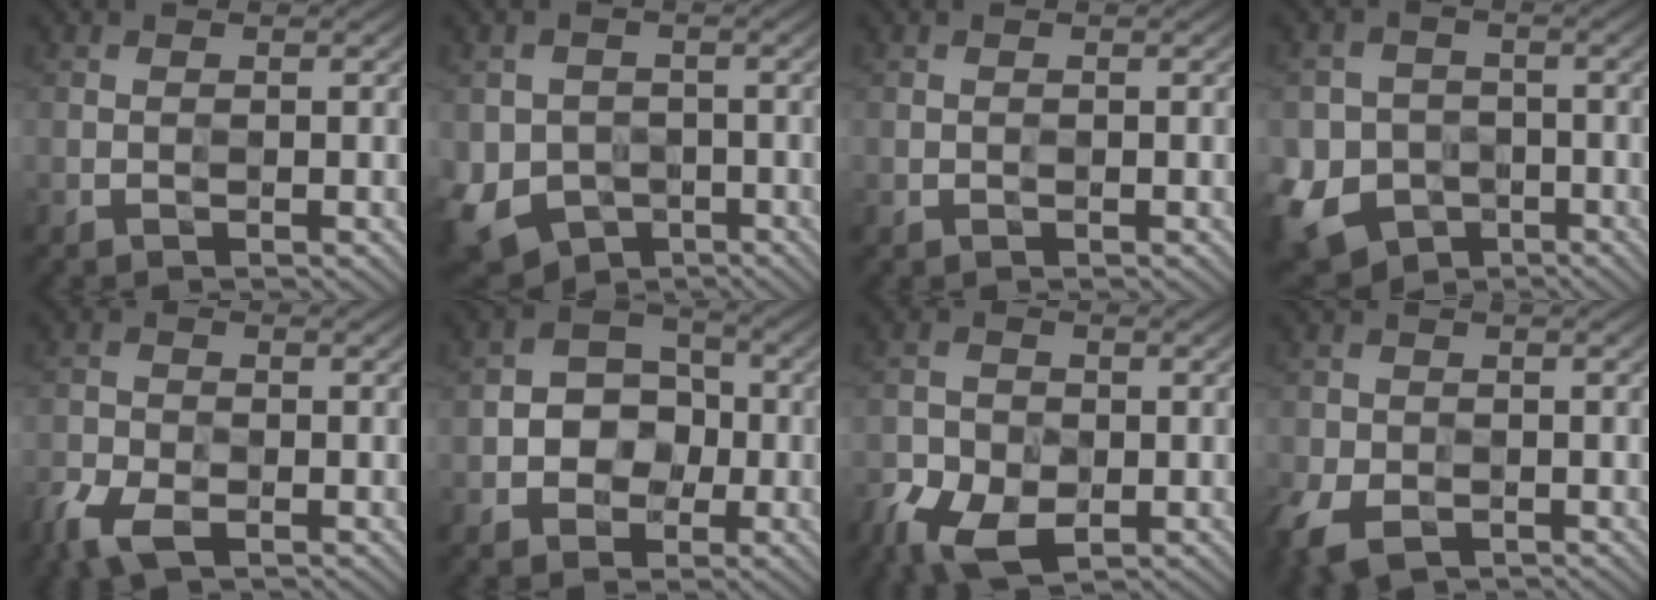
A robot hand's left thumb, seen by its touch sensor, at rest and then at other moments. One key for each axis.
{"total": 6.5, "fx": -2.3, "fy": 5.6, "fz": 2.3, "tx": -0.063, "ty": -0.018, "tz": -0.041}
{"total": 0.5, "fx": 0.0, "fy": 0.5, "fz": 0.1, "tx": -0.003, "ty": -0.004, "tz": 0.001}
{"total": 9.8, "fx": -4.1, "fy": 8.5, "fz": 2.6, "tx": -0.081, "ty": -0.044, "tz": -0.091}
{"total": 5.0, "fx": -3.1, "fy": 2.6, "fz": 2.9, "tx": -0.073, "ty": -0.012, "tz": -0.065}
{"total": 5.0, "fx": -1.3, "fy": 4.3, "fz": 2.3, "tx": -0.031, "ty": 0.005, "tz": -0.034}
{"total": 6.1, "fx": -3.3, "fy": 3.8, "fz": 3.5, "tx": -0.080, "ty": -0.011, "tz": -0.062}
{"total": 4.5, "fx": -2.4, "fy": 3.1, "fz": 2.2, "tx": -0.060, "ty": -0.018, "tz": -0.046}